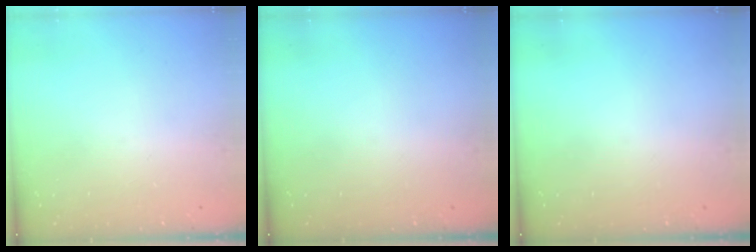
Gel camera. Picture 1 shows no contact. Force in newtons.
{"total": 0.0}
{"total": 0.0}